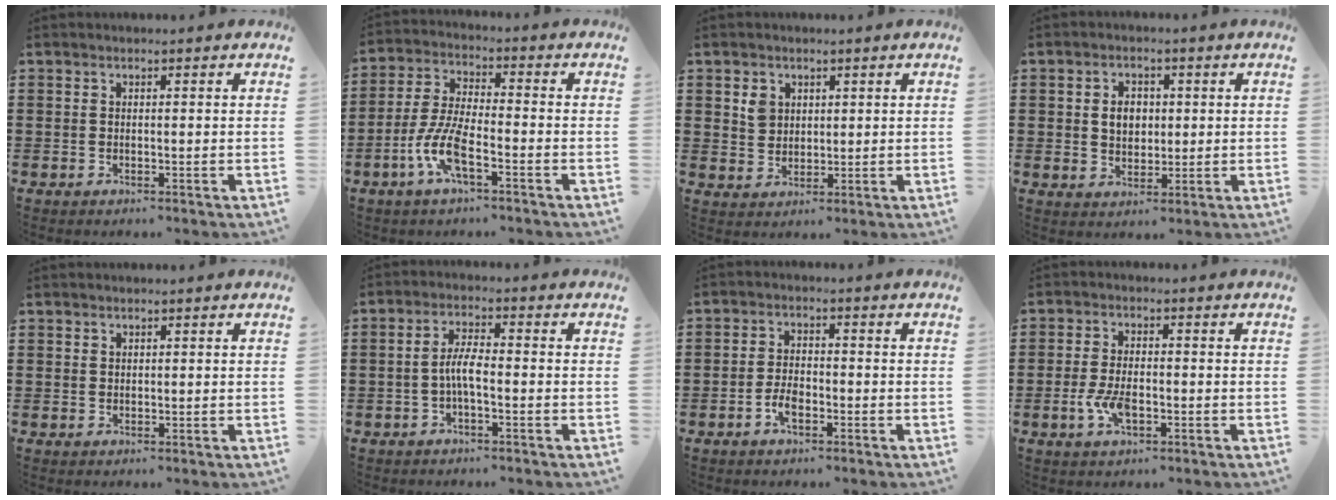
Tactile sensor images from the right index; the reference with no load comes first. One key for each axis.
{"total": 7.6, "fx": -3.6, "fy": 2.0, "fz": 6.4, "tx": -0.159, "ty": -0.015, "tz": -0.077}
{"total": 3.1, "fx": 1.4, "fy": 2.5, "fz": 1.0, "tx": -0.029, "ty": 0.009, "tz": 0.026}
{"total": 3.7, "fx": 0.3, "fy": 2.7, "fz": 2.5, "tx": -0.050, "ty": 0.005, "tz": 0.000}
{"total": 0.8, "fx": 0.6, "fy": 0.5, "fz": 0.1, "tx": -0.004, "ty": 0.001, "tz": 0.012}
{"total": 4.1, "fx": -1.2, "fy": 0.8, "fz": 3.8, "tx": -0.084, "ty": -0.003, "tz": -0.026}
{"total": 3.4, "fx": -1.6, "fy": 1.6, "fz": 2.6, "tx": -0.061, "ty": -0.001, "tz": -0.033}
{"total": 4.7, "fx": -1.5, "fy": 2.2, "fz": 3.9, "tx": -0.087, "ty": -0.001, "tz": -0.030}